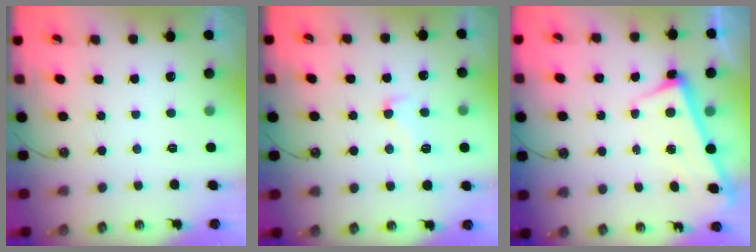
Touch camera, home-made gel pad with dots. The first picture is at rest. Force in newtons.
{"total": 0.8, "press": 0.1, "slide": 0.8}
{"total": 2.9, "press": 2.9, "slide": 0.4}